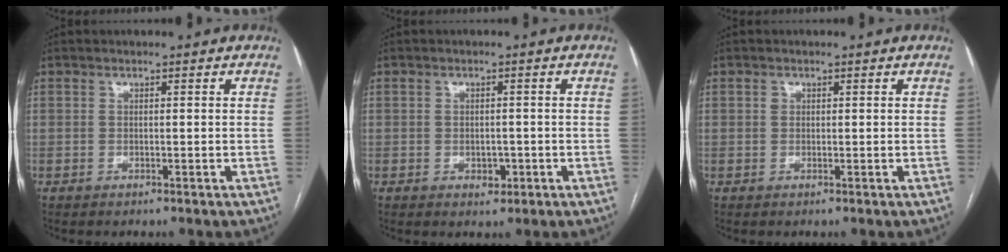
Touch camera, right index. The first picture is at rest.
{"total": 2.2, "force": [-0.7, 1.5, 1.4], "torque": [-0.019, 0.002, -0.004]}
{"total": 0.8, "force": [0.3, 0.7, 0.3], "torque": [-0.002, 0.001, 0.005]}